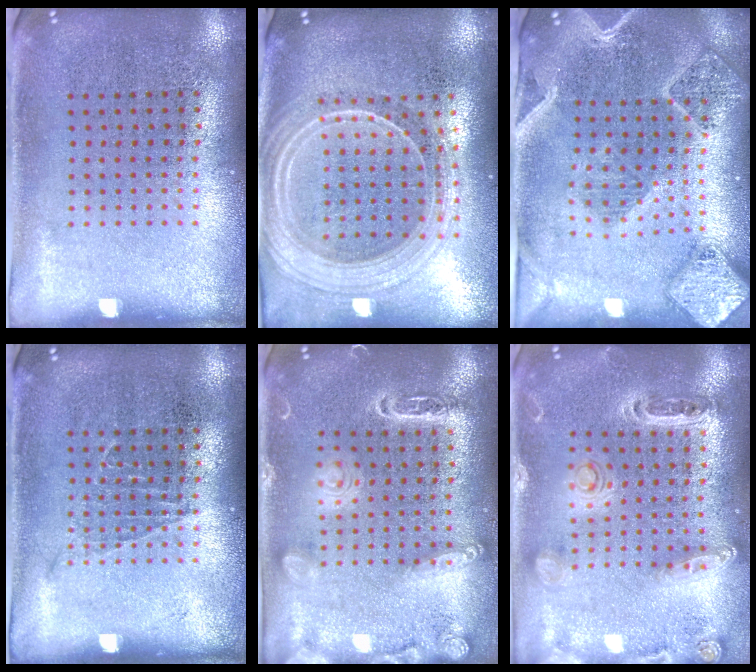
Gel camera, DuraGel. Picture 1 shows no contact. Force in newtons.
{"total": 2.5, "press": 2.1, "slide": 1.2}
{"total": 2.7, "press": 2.4, "slide": 1.3}
{"total": 0.6, "press": 0.6, "slide": 0.1}
{"total": 1.8, "press": 1.8, "slide": 0.2}
{"total": 1.2, "press": 1.2, "slide": 0.3}